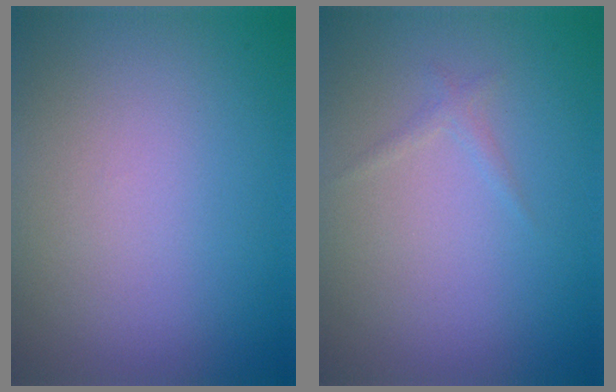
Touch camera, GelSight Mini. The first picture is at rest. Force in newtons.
{"total": 0.8, "press": 0.8, "slide": 0.1}